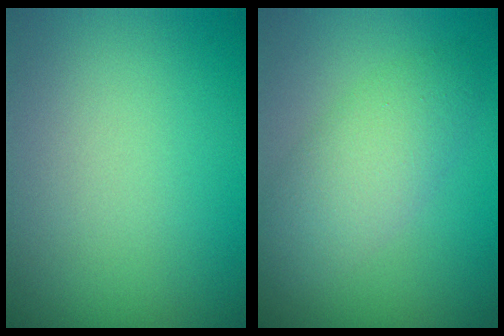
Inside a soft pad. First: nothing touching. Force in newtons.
{"total": 4.0, "press": 4.0, "slide": 0.2}